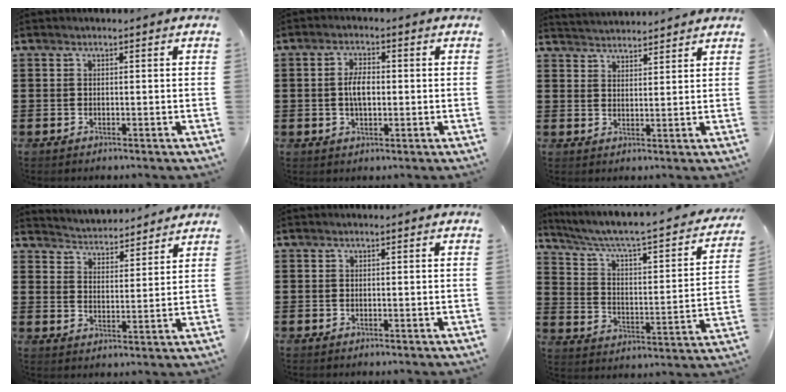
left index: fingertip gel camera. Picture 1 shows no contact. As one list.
[{"total": 4.2, "force": [0.0, 1.9, 3.7], "torque": [-0.081, 0.003, -0.004]}, {"total": 2.8, "force": [2.8, -0.2, -0.4], "torque": [-0.002, -0.011, 0.052]}, {"total": 3.5, "force": [3.4, 0.1, -0.6], "torque": [-0.009, -0.029, 0.056]}, {"total": 0.0}, {"total": 4.4, "force": [3.3, 0.5, 2.9], "torque": [-0.076, -0.039, 0.043]}]